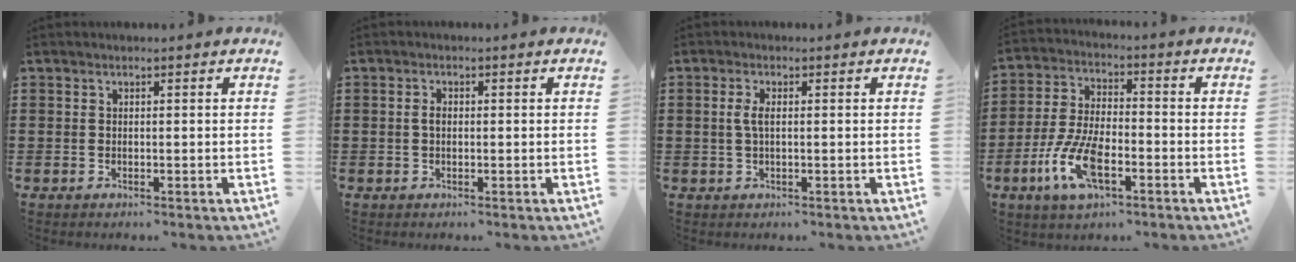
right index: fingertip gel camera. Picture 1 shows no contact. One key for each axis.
{"total": 1.5, "fx": 0.0, "fy": 0.8, "fz": 1.3, "tx": -0.025, "ty": 0.004, "tz": -0.001}
{"total": 2.4, "fx": 0.1, "fy": 0.8, "fz": 2.2, "tx": -0.058, "ty": -0.003, "tz": -0.004}
{"total": 9.7, "fx": -4.1, "fy": 4.0, "fz": 7.8, "tx": -0.185, "ty": -0.009, "tz": -0.080}